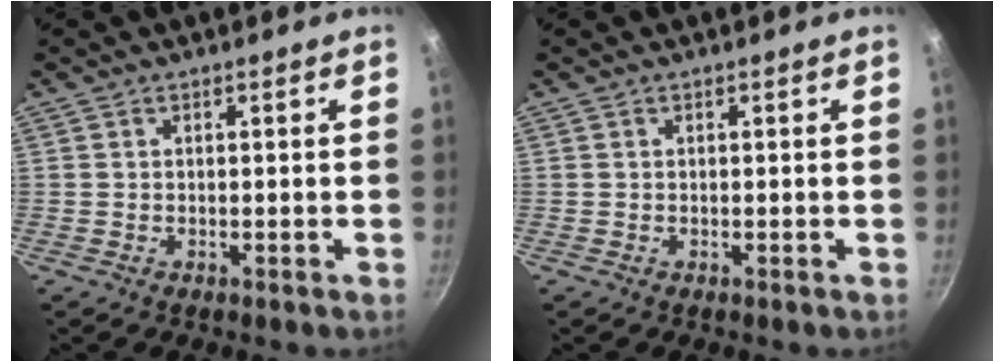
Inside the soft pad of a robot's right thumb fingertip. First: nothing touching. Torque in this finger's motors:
{"motor_torque": [-0.05, -0.06, 0.17, 0.14, 0.00]}